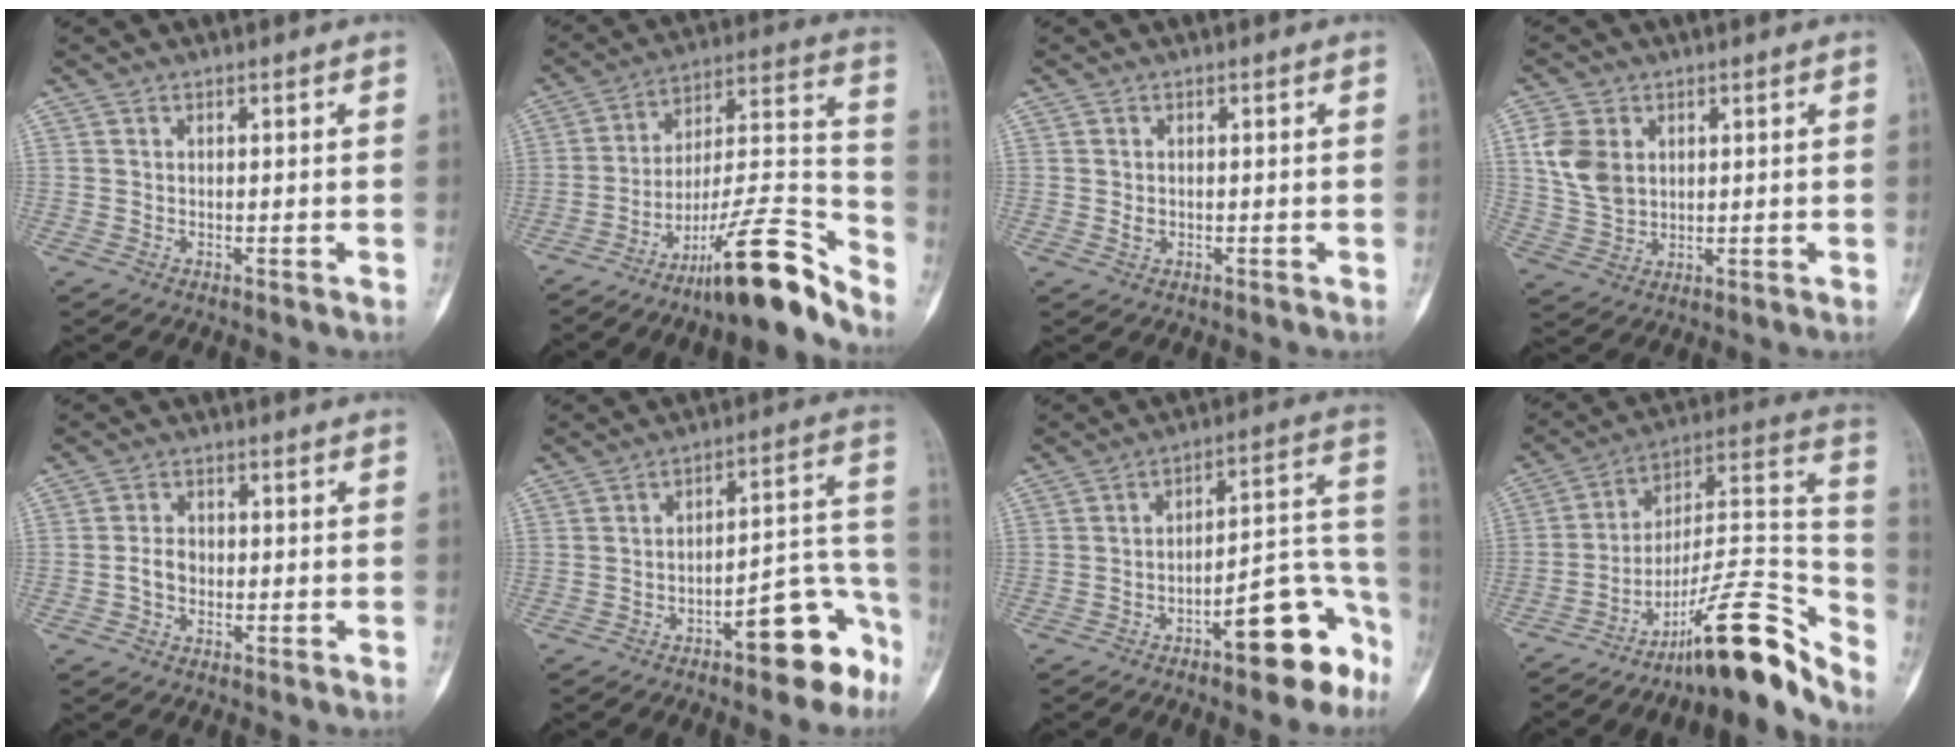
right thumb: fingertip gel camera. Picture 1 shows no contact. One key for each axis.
{"total": 19.6, "fx": -14.3, "fy": 3.2, "fz": 13.1, "tx": -0.194, "ty": 0.115, "tz": -0.235}
{"total": 1.2, "fx": -0.2, "fy": 0.9, "fz": 0.7, "tx": -0.010, "ty": 0.001, "tz": -0.002}
{"total": 8.1, "fx": 2.2, "fy": 6.0, "fz": 4.9, "tx": -0.086, "ty": -0.006, "tz": 0.050}
{"total": 3.2, "fx": -0.7, "fy": 2.4, "fz": 2.0, "tx": -0.030, "ty": 0.012, "tz": -0.018}
{"total": 12.7, "fx": -7.5, "fy": 4.3, "fz": 9.2, "tx": -0.086, "ty": 0.088, "tz": -0.108}
{"total": 14.5, "fx": -8.3, "fy": 4.7, "fz": 10.9, "tx": -0.114, "ty": 0.090, "tz": -0.123}
{"total": 23.4, "fx": -16.0, "fy": 5.8, "fz": 16.1, "tx": -0.189, "ty": 0.135, "tz": -0.251}